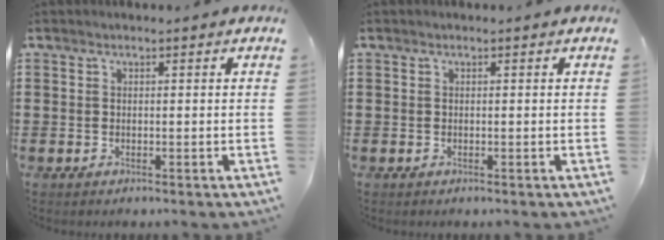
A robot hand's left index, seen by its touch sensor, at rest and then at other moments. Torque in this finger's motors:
{"motor_torque": [-0.03, 0.01, -0.01, -0.01]}